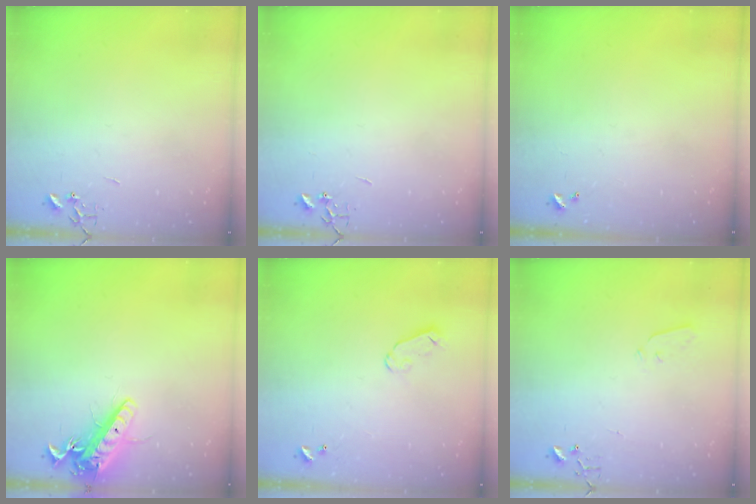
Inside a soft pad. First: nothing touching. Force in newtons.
{"total": 0.0}
{"total": 0.0}
{"total": 14.7, "press": 14.4, "slide": 2.8}
{"total": 5.9, "press": 5.9, "slide": 0.6}
{"total": 3.6, "press": 3.6, "slide": 0.6}